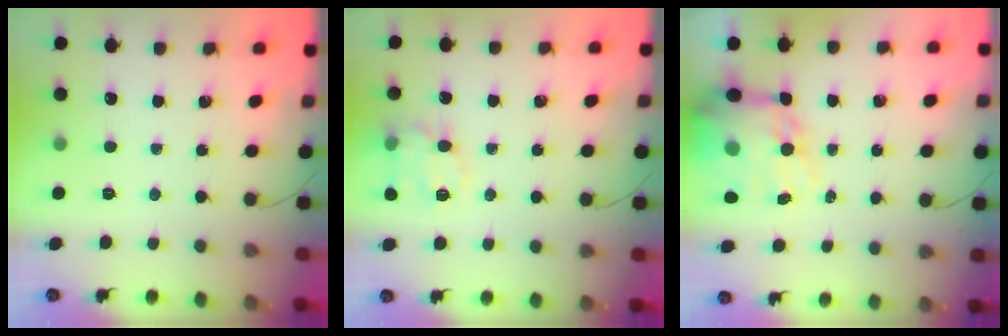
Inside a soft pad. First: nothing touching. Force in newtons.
{"total": 12.9, "press": 12.9, "slide": 1.0}
{"total": 15.6, "press": 15.1, "slide": 3.8}